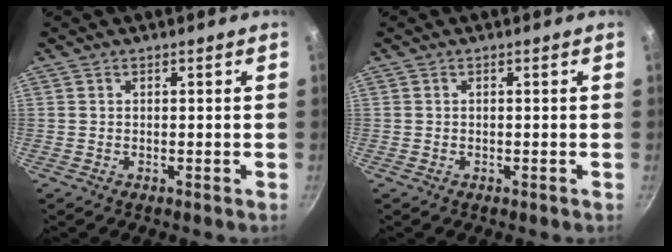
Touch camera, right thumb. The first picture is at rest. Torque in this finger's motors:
{"motor_torque": [-0.67, -0.04, 0.18, 0.03, 0.05]}